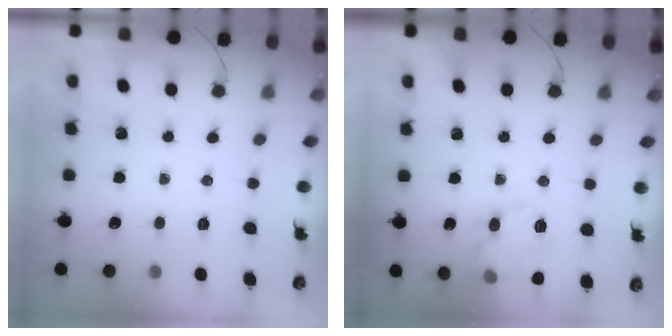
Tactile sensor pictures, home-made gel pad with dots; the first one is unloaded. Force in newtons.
{"total": 14.6, "press": 14.6, "slide": 0.9}